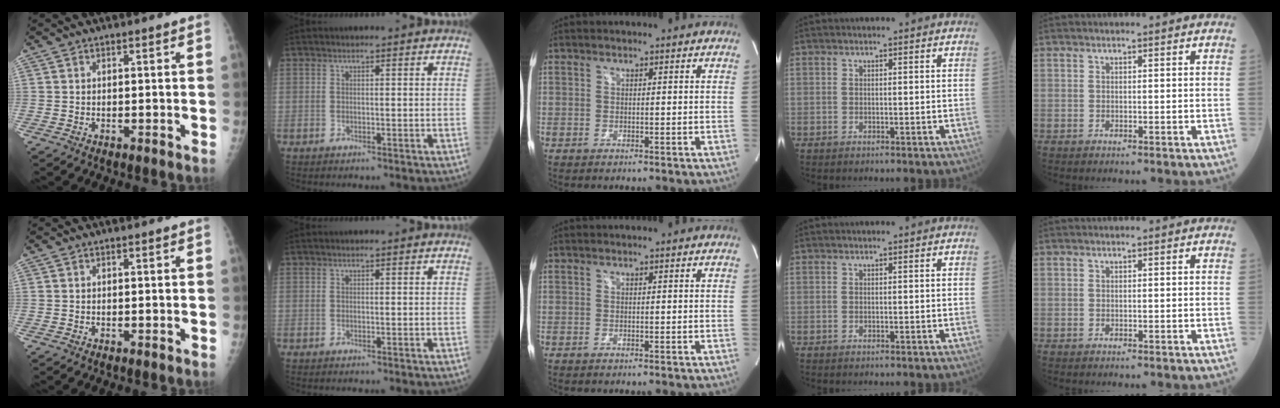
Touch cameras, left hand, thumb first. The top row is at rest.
{}